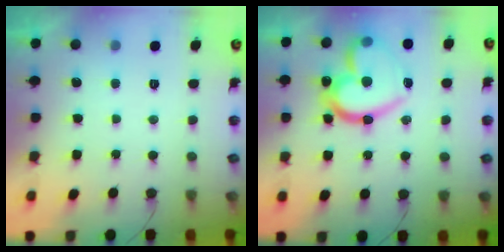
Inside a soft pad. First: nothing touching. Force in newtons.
{"total": 21.8, "press": 21.7, "slide": 2.4}